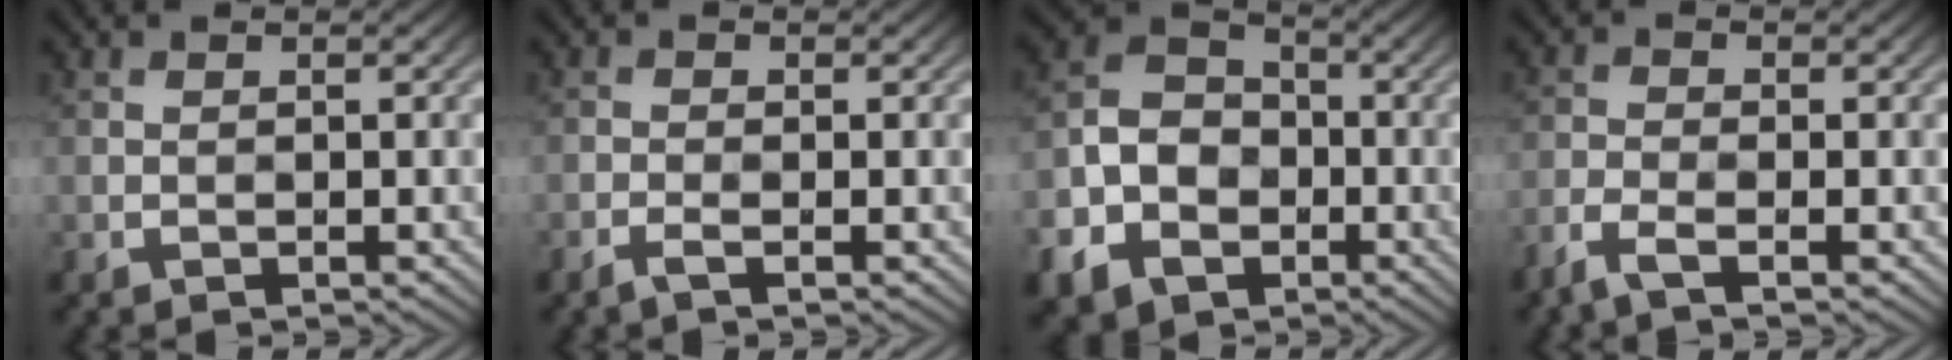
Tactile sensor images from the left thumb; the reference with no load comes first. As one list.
[{"total": 0.9, "force": [0.0, 0.1, 0.9], "torque": [-0.015, 0.005, -0.007]}, {"total": 10.4, "force": [-3.2, 8.5, 5.2], "torque": [-0.141, -0.035, -0.068]}, {"total": 2.4, "force": [-1.3, 0.6, 1.9], "torque": [-0.043, 0.000, -0.036]}]